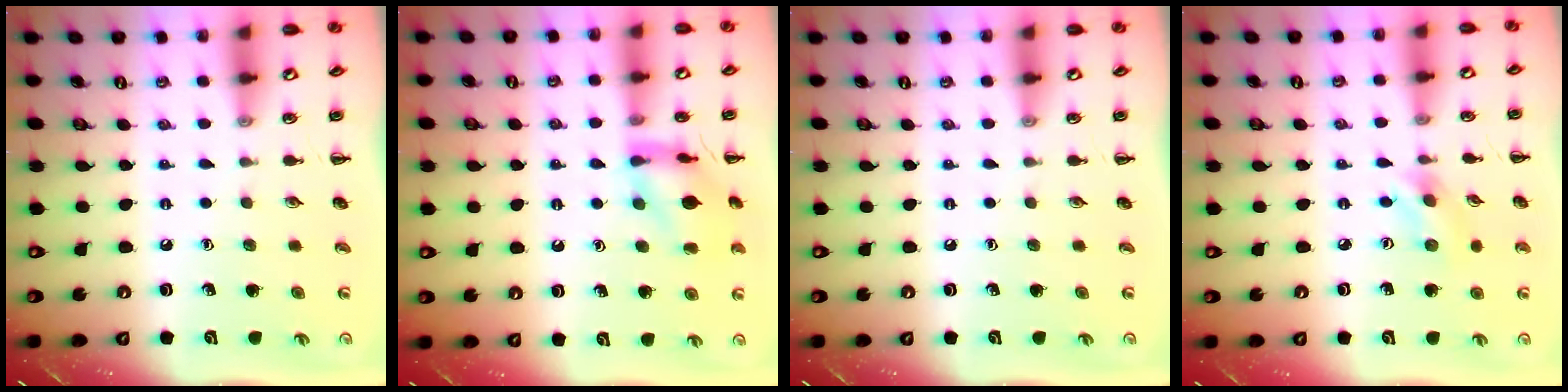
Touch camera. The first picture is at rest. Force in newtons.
{"total": 11.7, "press": 11.7, "slide": 1.0}
{"total": 0.0}
{"total": 2.7, "press": 2.6, "slide": 0.6}